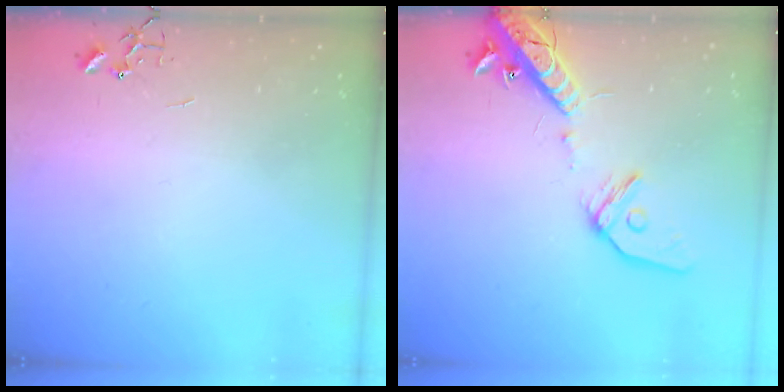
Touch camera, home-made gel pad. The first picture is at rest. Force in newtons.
{"total": 16.7, "press": 16.3, "slide": 3.5}